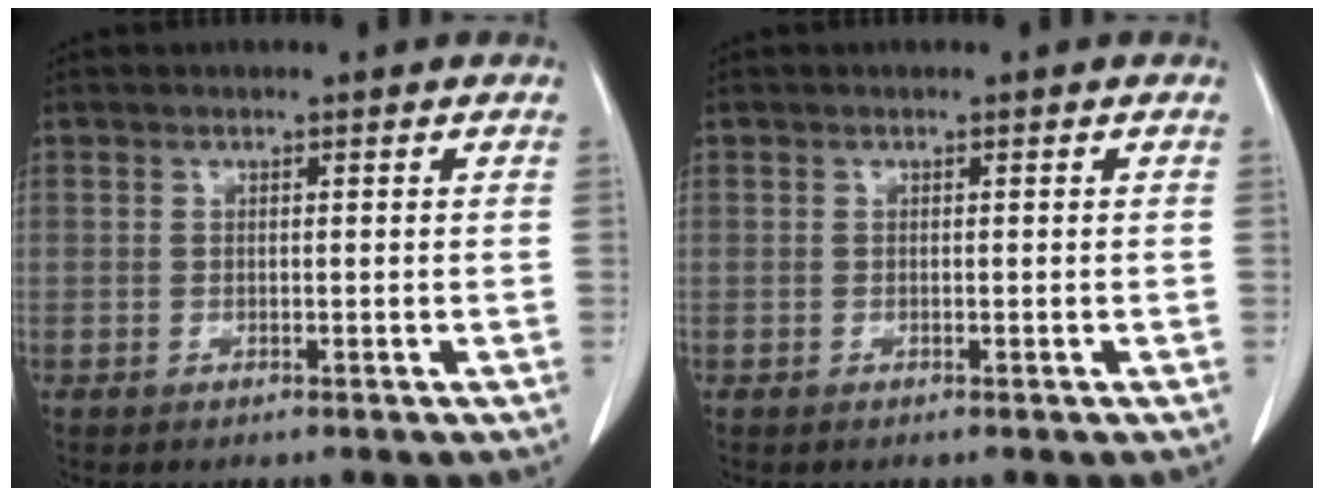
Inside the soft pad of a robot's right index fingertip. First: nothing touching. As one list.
[{"total": 0.0}]